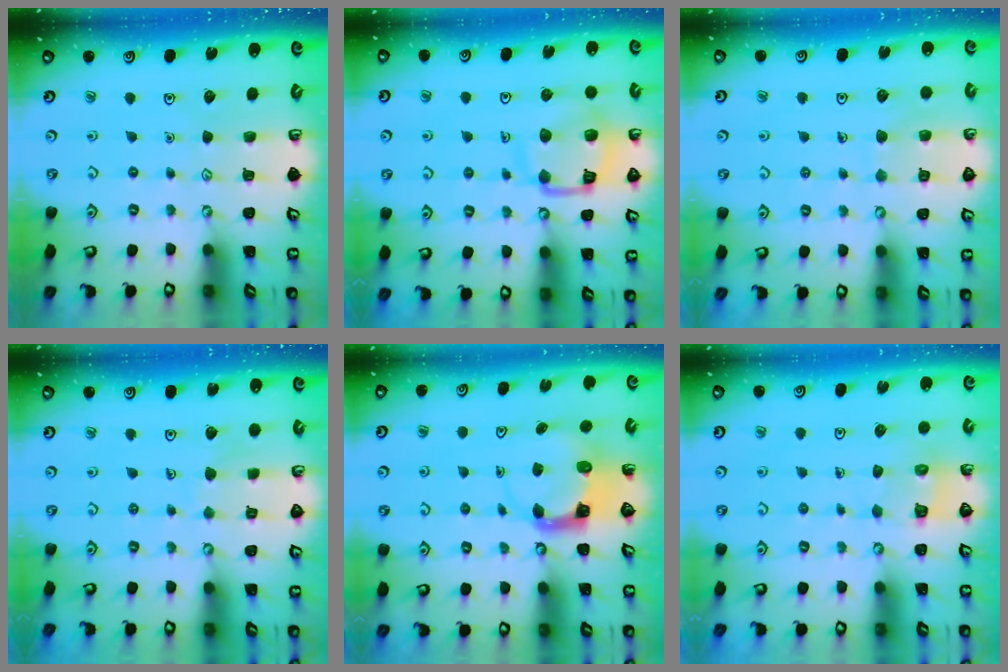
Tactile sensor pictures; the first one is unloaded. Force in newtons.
{"total": 12.5, "press": 12.5, "slide": 1.3}
{"total": 6.4, "press": 6.4, "slide": 0.3}
{"total": 4.4, "press": 4.4, "slide": 0.4}
{"total": 3.6, "press": 3.5, "slide": 0.4}
{"total": 5.8, "press": 5.8, "slide": 0.4}